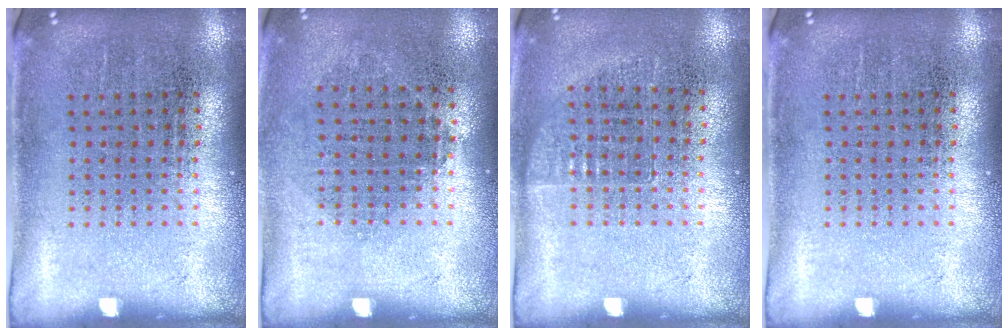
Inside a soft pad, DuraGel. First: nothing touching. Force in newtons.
{"total": 0.8, "press": 0.7, "slide": 0.3}
{"total": 0.6, "press": 0.6, "slide": 0.2}
{"total": 0.0}